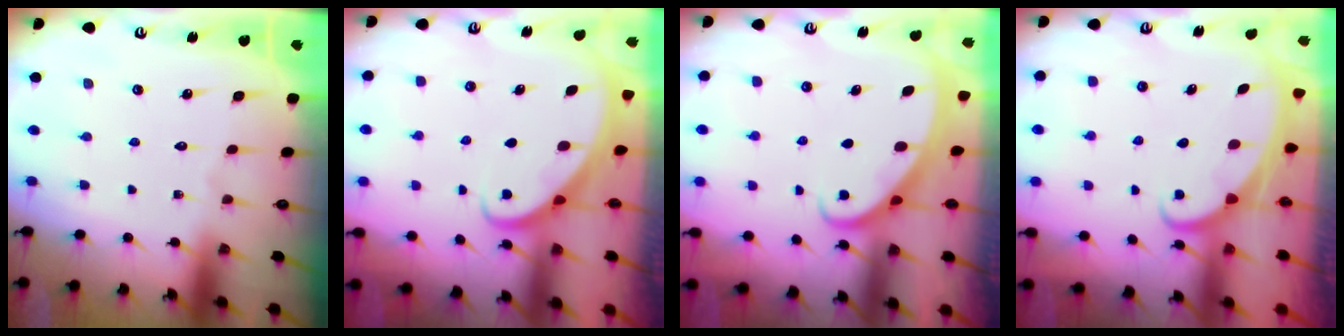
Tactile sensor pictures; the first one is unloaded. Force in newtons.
{"total": 2.7, "press": 2.7, "slide": 0.2}
{"total": 2.3, "press": 2.3, "slide": 0.2}
{"total": 1.5, "press": 1.5, "slide": 0.1}